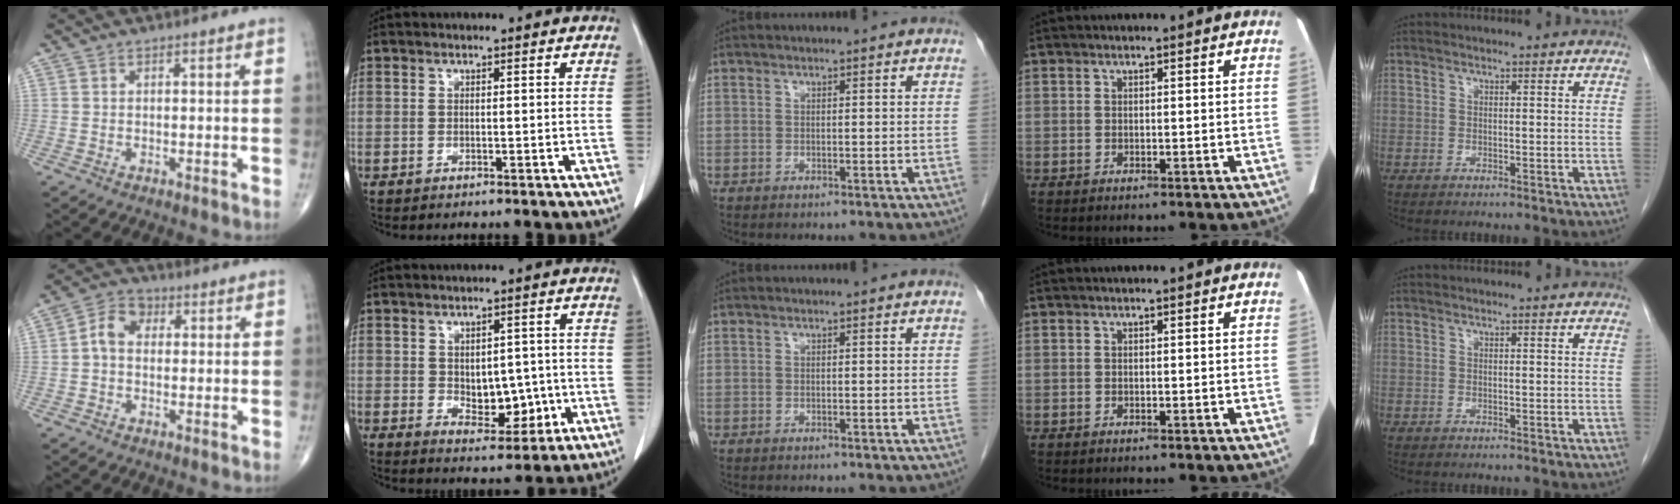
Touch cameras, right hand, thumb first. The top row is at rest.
{"thumb": {"total": 5.6, "force": [0.3, 4.2, 3.6], "torque": [-0.054, 0.017, -0.005]}, "index": {"total": 6.7, "force": [-0.7, 4.1, 5.3], "torque": [-0.066, 0.001, 0.003]}}